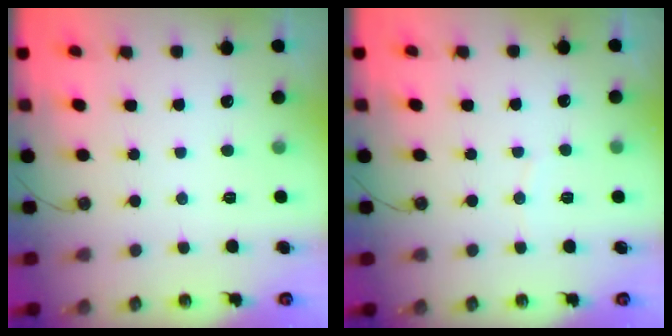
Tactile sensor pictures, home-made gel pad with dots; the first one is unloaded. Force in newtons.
{"total": 3.2, "press": 3.2, "slide": 0.2}